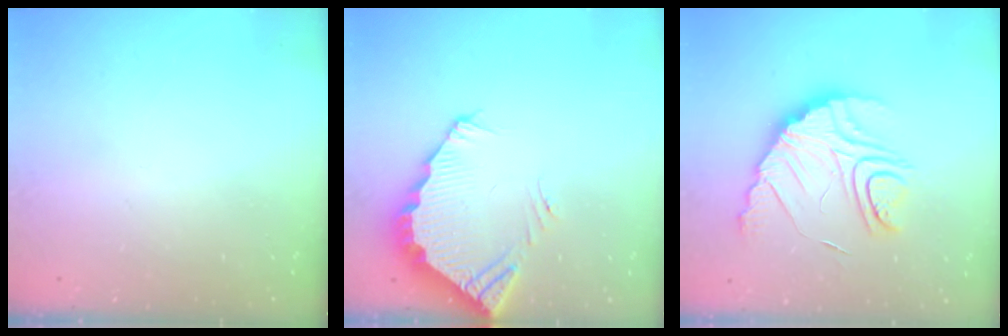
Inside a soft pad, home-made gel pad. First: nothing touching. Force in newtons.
{"total": 3.6, "press": 3.6, "slide": 0.2}
{"total": 14.0, "press": 14.0, "slide": 1.2}